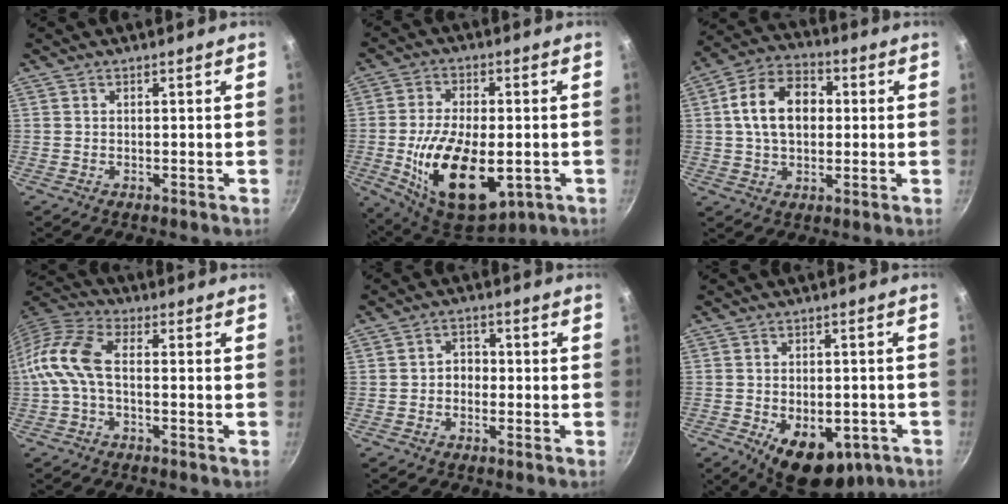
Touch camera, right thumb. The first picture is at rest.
{"total": 19.8, "force": [-4.0, 10.5, 16.3], "torque": [-0.270, 0.003, -0.054]}
{"total": 13.1, "force": [1.5, 9.1, 9.4], "torque": [-0.129, 0.022, 0.013]}
{"total": 9.8, "force": [-1.3, 5.0, 8.3], "torque": [-0.183, 0.031, -0.044]}
{"total": 3.2, "force": [-0.8, 2.6, 1.6], "torque": [-0.005, 0.013, -0.018]}
{"total": 13.1, "force": [-5.4, 7.6, 9.2], "torque": [-0.093, 0.005, -0.059]}